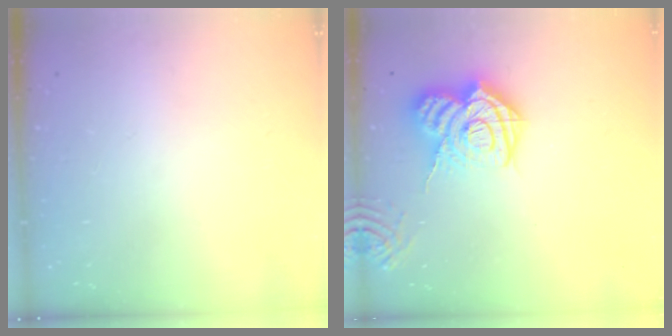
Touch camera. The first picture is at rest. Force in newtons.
{"total": 17.0, "press": 16.9, "slide": 2.1}